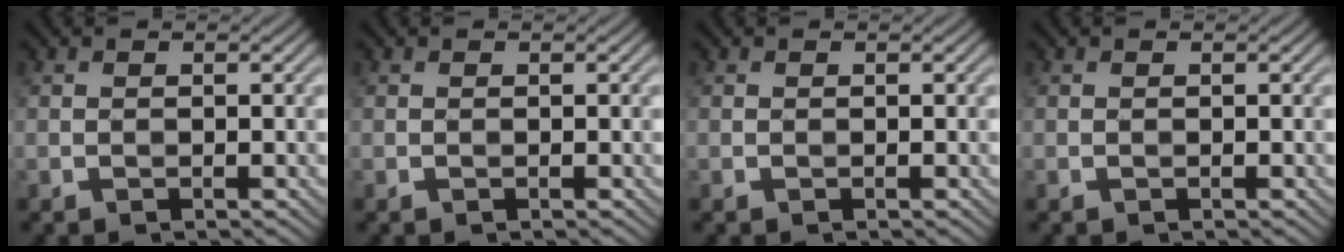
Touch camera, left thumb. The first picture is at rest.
{"total": 0.0}
{"total": 0.0}
{"total": 0.0}